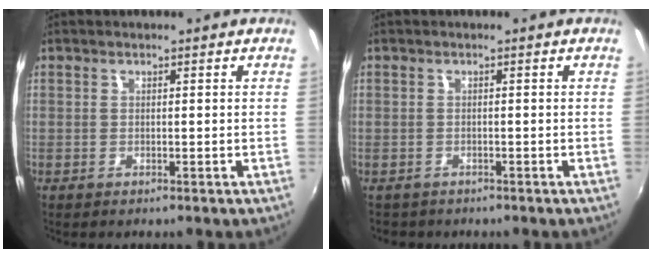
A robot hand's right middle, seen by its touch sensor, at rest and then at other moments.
{"total": 1.9, "force": [-1.1, 1.5, 0.0], "torque": [-0.006, 0.003, -0.016]}